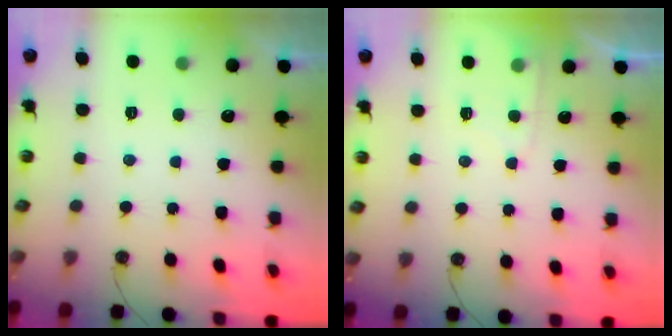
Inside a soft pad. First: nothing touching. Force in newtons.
{"total": 4.1, "press": 4.1, "slide": 0.5}